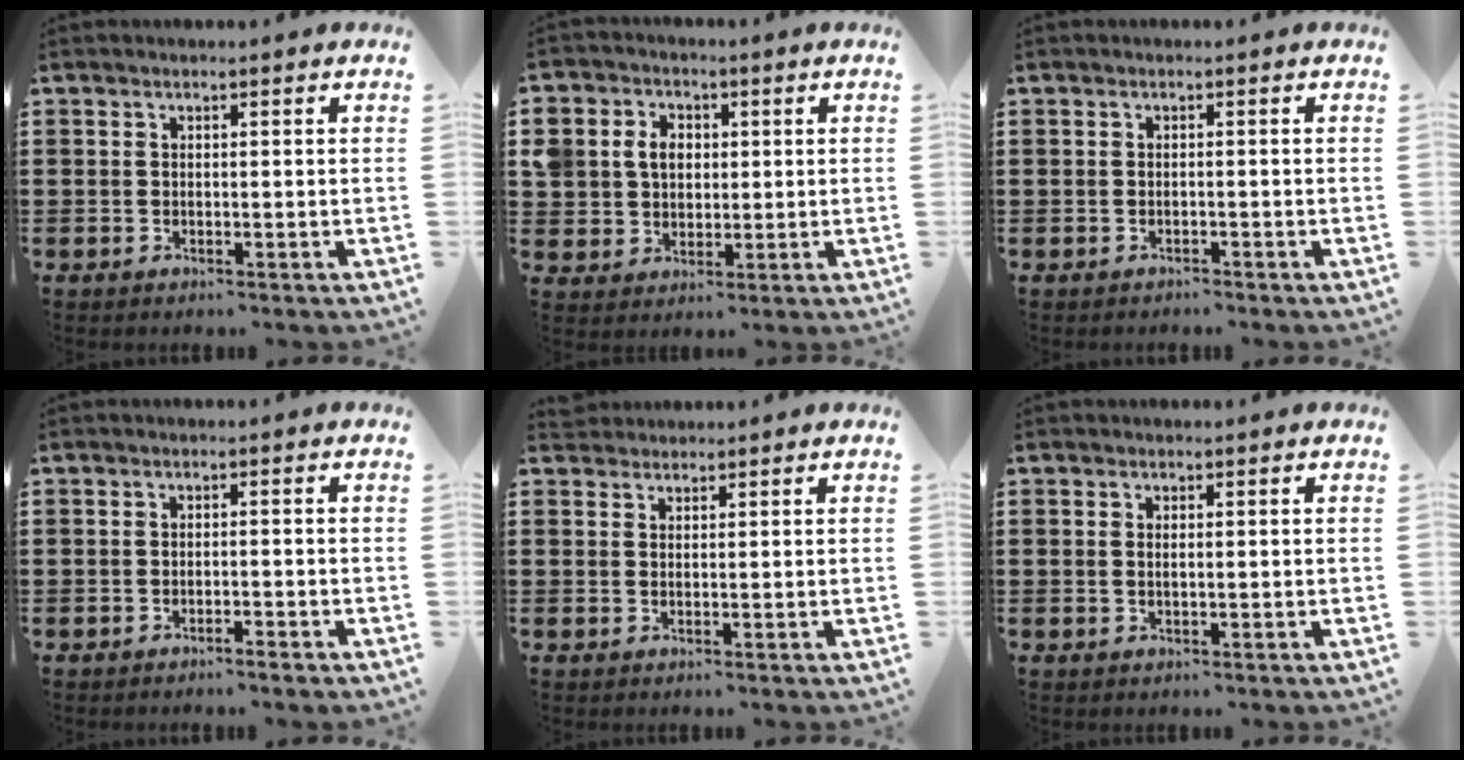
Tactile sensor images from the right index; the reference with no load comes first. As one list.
[{"total": 6.0, "force": [1.1, 5.3, 2.5], "torque": [-0.077, 0.017, 0.017]}, {"total": 0.7, "force": [-0.6, 0.2, -0.1], "torque": [0.001, 0.001, -0.014]}, {"total": 1.2, "force": [-1.1, 0.0, 0.5], "torque": [-0.011, -0.002, -0.021]}, {"total": 1.8, "force": [1.7, 0.6, -0.3], "torque": [0.001, 0.006, 0.035]}, {"total": 0.7, "force": [0.1, 0.2, 0.7], "torque": [-0.014, 0.000, 0.002]}]